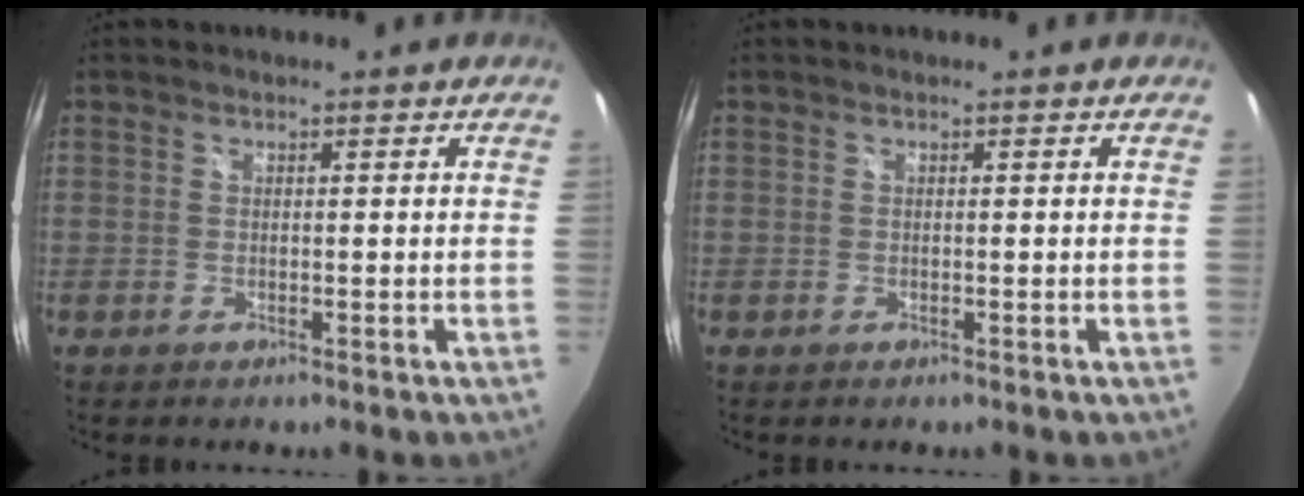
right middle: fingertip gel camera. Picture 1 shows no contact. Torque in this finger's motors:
{"motor_torque": [0.04, -0.18, 0.00, 0.01]}